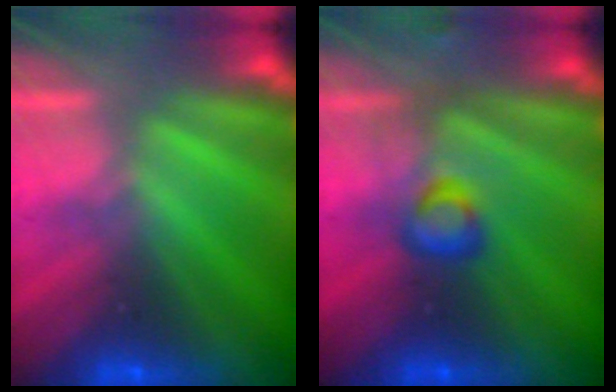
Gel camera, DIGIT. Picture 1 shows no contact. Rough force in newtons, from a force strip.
{"total": 2.7}